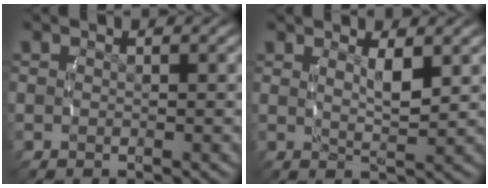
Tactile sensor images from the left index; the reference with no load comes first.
{"total": 2.4, "force": [1.0, 0.1, 2.1], "torque": [-0.035, -0.014, 0.026]}